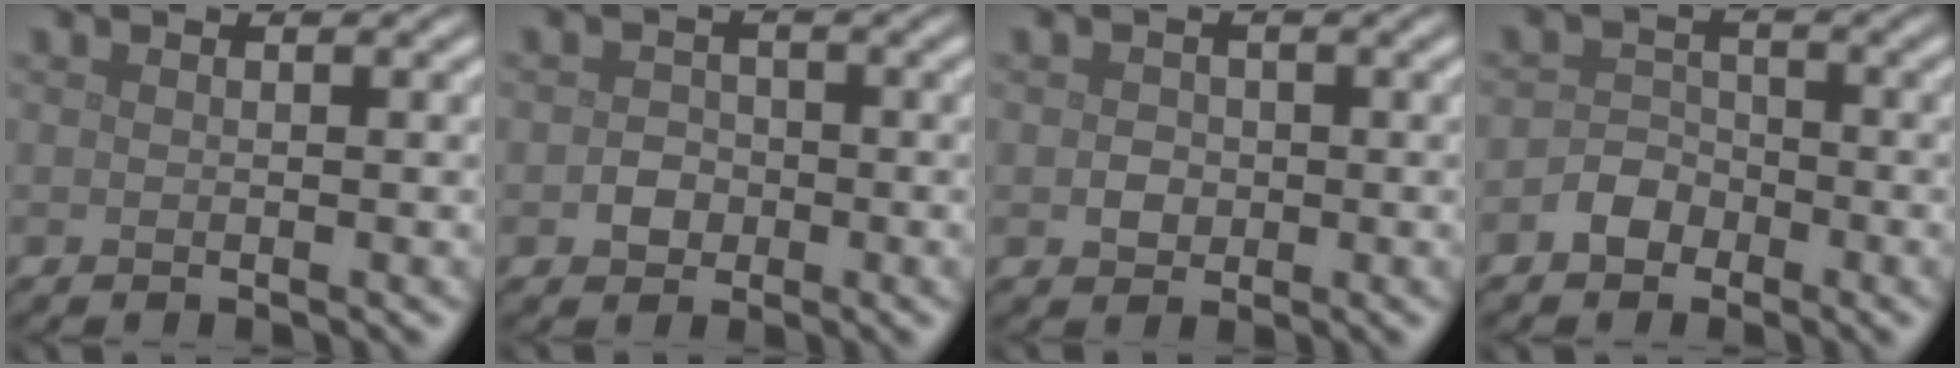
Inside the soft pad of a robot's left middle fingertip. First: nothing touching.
{"total": 1.9, "force": [-0.6, 1.6, 0.7], "torque": [-0.006, 0.002, -0.016]}
{"total": 1.5, "force": [-0.2, 1.4, 0.6], "torque": [-0.005, -0.001, -0.008]}
{"total": 2.2, "force": [-1.3, 1.6, 0.7], "torque": [-0.007, 0.009, -0.028]}